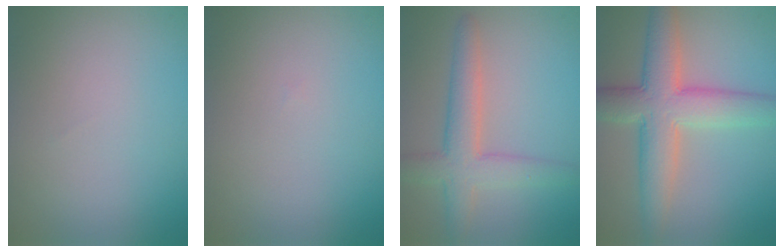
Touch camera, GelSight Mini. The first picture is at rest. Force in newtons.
{"total": 0.0}
{"total": 4.7, "press": 4.7, "slide": 0.1}
{"total": 7.3, "press": 7.3, "slide": 0.2}